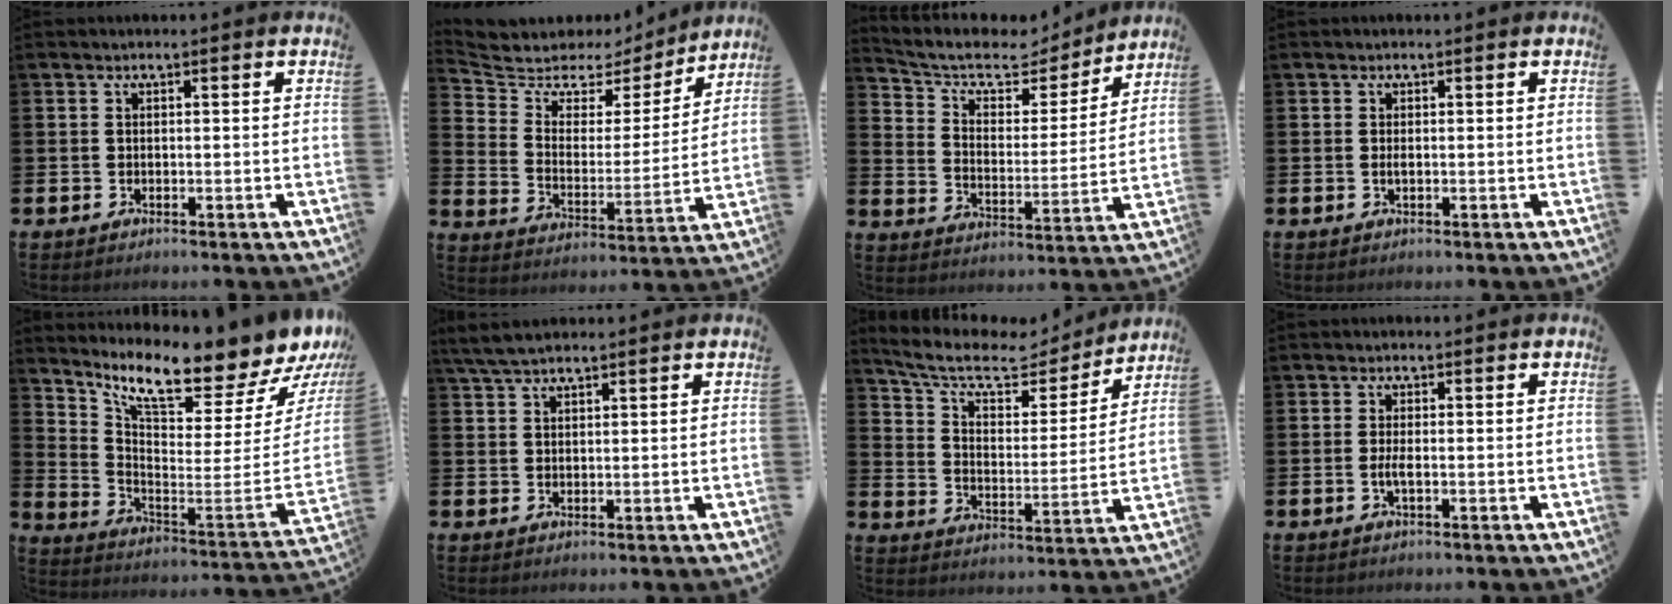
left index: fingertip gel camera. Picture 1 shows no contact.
{"total": 6.0, "force": [5.0, 3.2, 1.1], "torque": [-0.060, -0.040, 0.081]}
{"total": 7.9, "force": [6.7, 3.3, 2.6], "torque": [-0.075, -0.048, 0.109]}
{"total": 0.7, "force": [0.0, 0.2, 0.7], "torque": [-0.010, 0.000, -0.002]}
{"total": 9.0, "force": [8.1, 1.1, 3.6], "torque": [-0.092, -0.092, 0.129]}
{"total": 3.7, "force": [3.2, 0.9, 1.6], "torque": [-0.034, -0.006, 0.059]}
{"total": 8.8, "force": [7.0, 3.5, 4.0], "torque": [-0.099, -0.046, 0.114]}
{"total": 1.7, "force": [-0.4, 0.4, 1.6], "torque": [-0.035, 0.003, -0.006]}